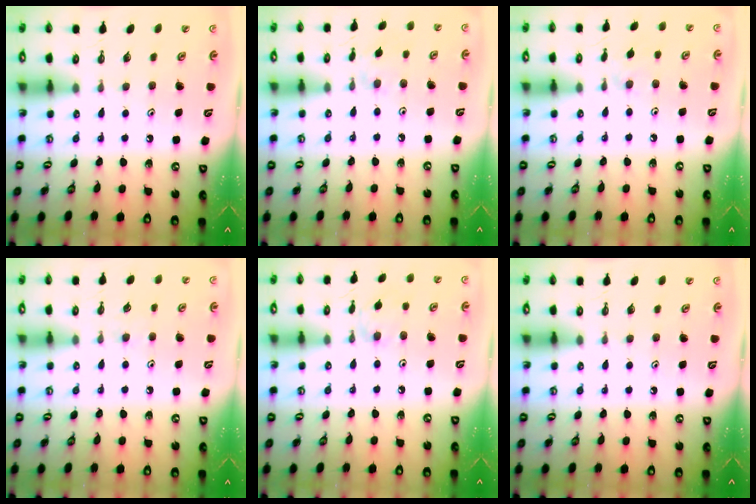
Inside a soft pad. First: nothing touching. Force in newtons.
{"total": 3.7, "press": 3.7, "slide": 0.5}
{"total": 3.4, "press": 3.3, "slide": 0.6}
{"total": 3.5, "press": 3.4, "slide": 0.6}
{"total": 4.8, "press": 4.8, "slide": 0.7}
{"total": 0.0}